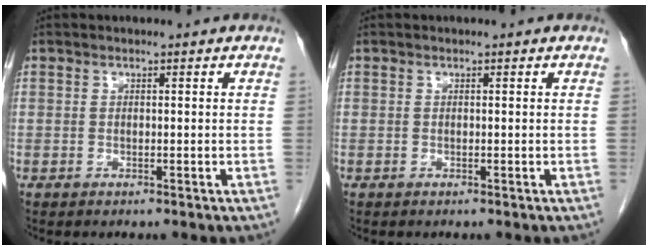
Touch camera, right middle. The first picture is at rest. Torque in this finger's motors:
{"motor_torque": [0.00, 0.00, 0.00, 0.00]}